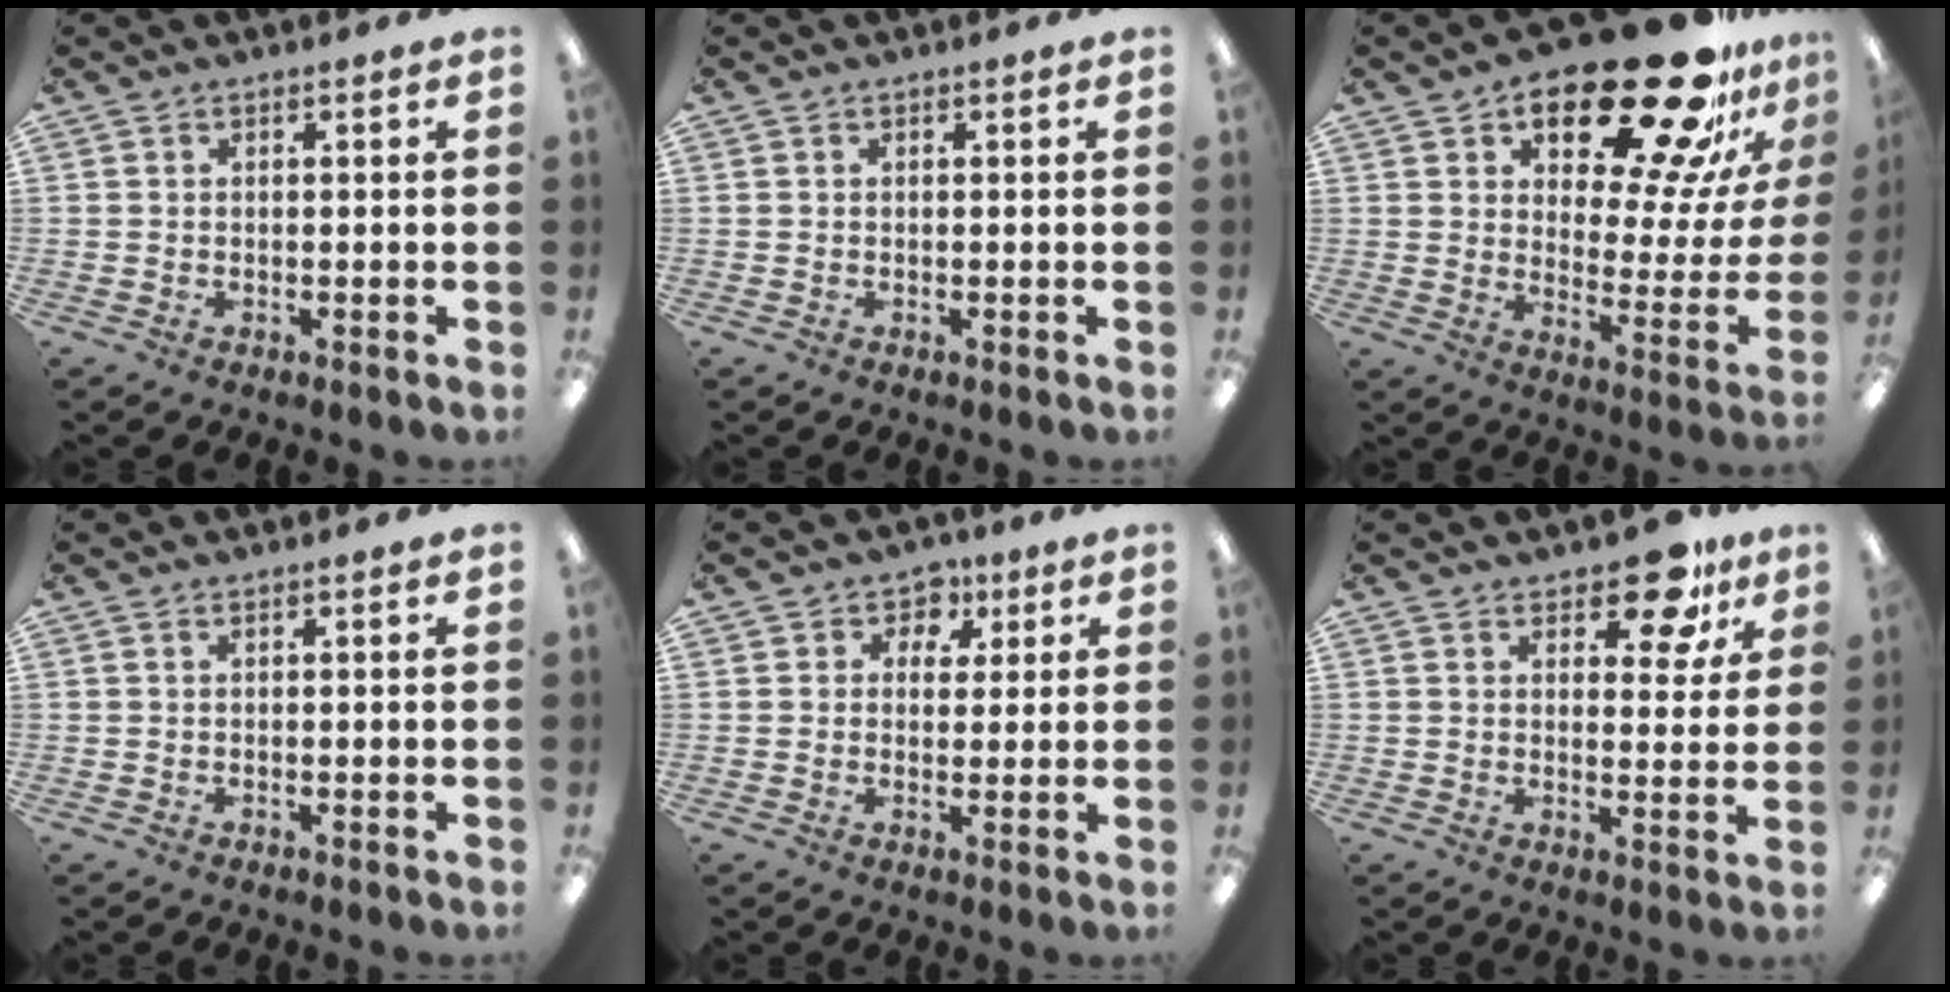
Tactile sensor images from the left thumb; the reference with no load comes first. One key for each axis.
{"total": 0.0}
{"total": 24.6, "fx": 19.4, "fy": 7.8, "fz": 13.0, "tx": -0.170, "ty": -0.144, "tz": 0.316}
{"total": 0.0}
{"total": 5.3, "fx": 2.4, "fy": 4.5, "fz": 1.6, "tx": -0.016, "ty": -0.006, "tz": 0.038}
{"total": 10.5, "fx": 7.3, "fy": 4.8, "fz": 5.9, "tx": -0.060, "ty": -0.041, "tz": 0.122}